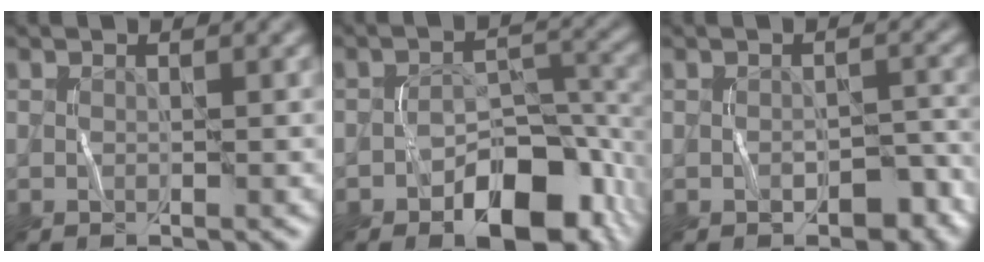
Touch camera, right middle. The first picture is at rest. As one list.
[{"total": 8.8, "force": [-4.5, 4.7, 5.9], "torque": [-0.075, 0.002, -0.068]}, {"total": 3.0, "force": [-1.5, 1.8, 1.8], "torque": [-0.024, -0.002, -0.014]}]